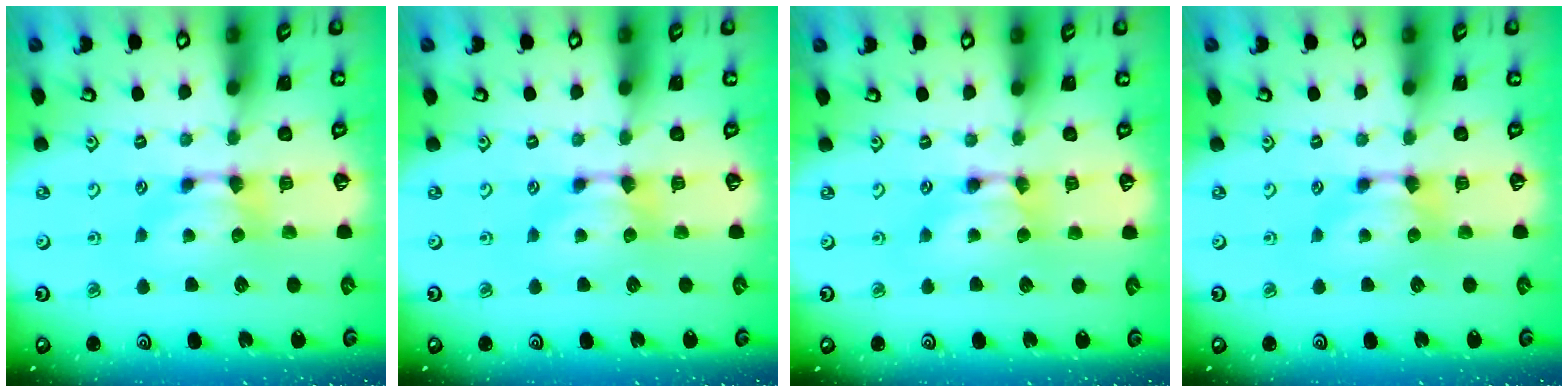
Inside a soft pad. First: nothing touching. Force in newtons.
{"total": 0.0}
{"total": 1.8, "press": 1.8, "slide": 0.1}
{"total": 0.0}